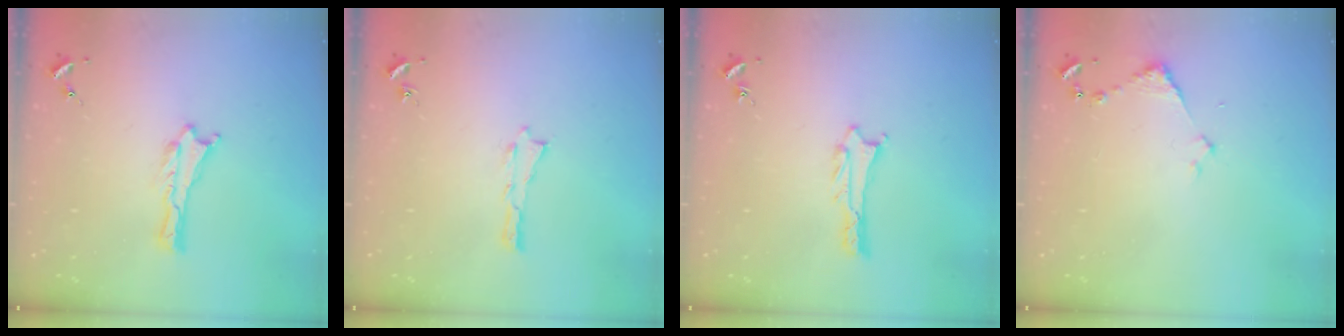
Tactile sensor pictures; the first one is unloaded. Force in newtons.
{"total": 0.0}
{"total": 1.1, "press": 1.1, "slide": 0.1}
{"total": 2.9, "press": 2.9, "slide": 0.3}